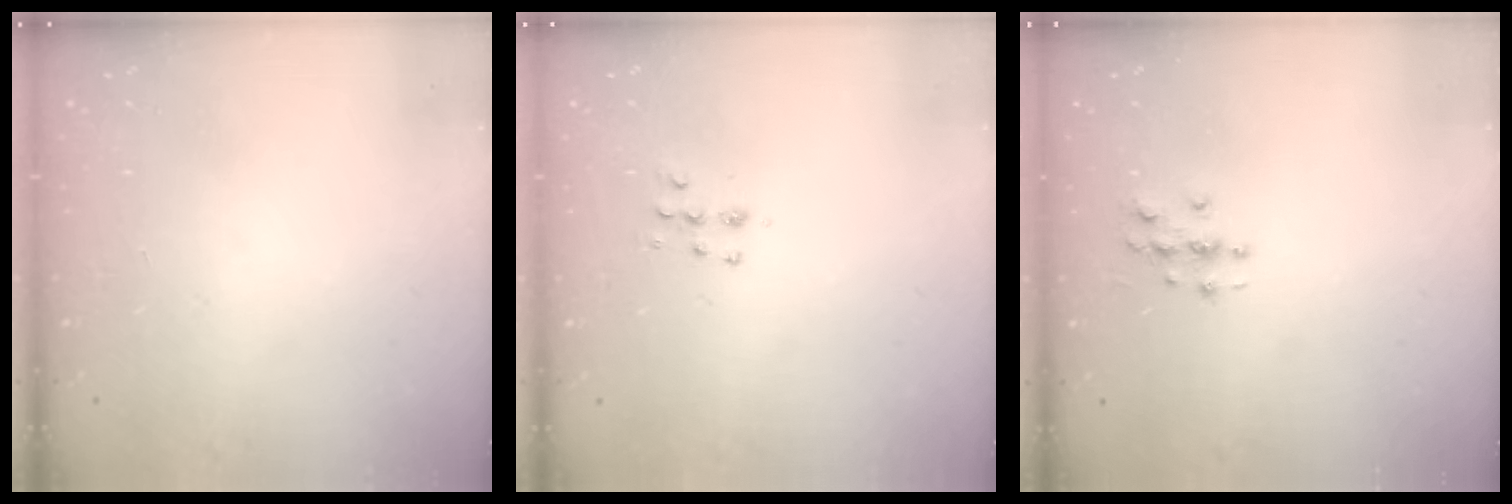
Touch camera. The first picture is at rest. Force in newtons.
{"total": 5.2, "press": 5.1, "slide": 1.0}
{"total": 2.8, "press": 2.8, "slide": 0.3}